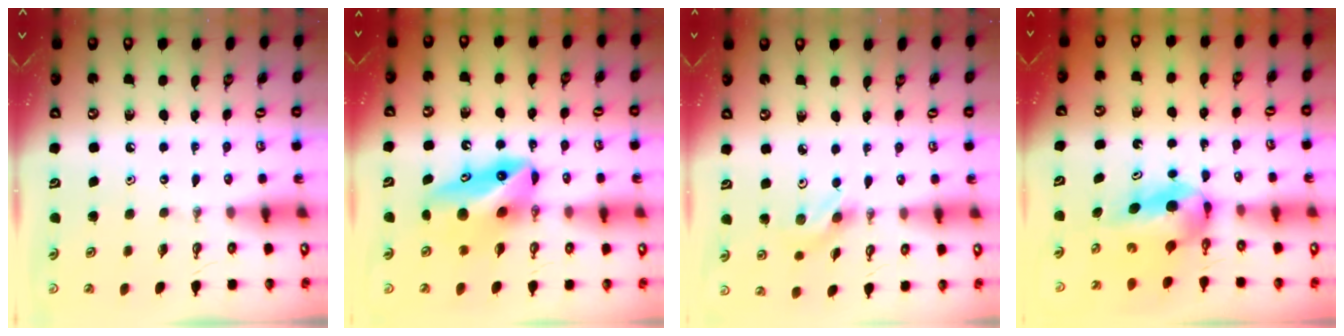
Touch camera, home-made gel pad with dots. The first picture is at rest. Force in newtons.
{"total": 10.3, "press": 9.6, "slide": 3.7}
{"total": 3.2, "press": 3.0, "slide": 0.9}
{"total": 7.1, "press": 5.4, "slide": 4.6}